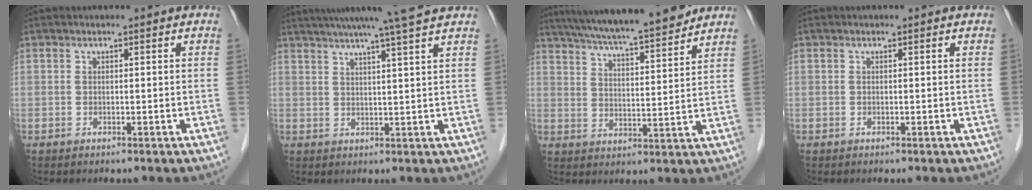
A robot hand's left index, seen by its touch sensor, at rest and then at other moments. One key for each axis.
{"total": 11.5, "fx": 9.7, "fy": -1.6, "fz": 6.0, "tx": -0.097, "ty": 0.008, "tz": 0.125}
{"total": 16.8, "fx": 14.9, "fy": 0.8, "fz": 7.8, "tx": -0.130, "ty": 0.014, "tz": 0.226}
{"total": 0.0}